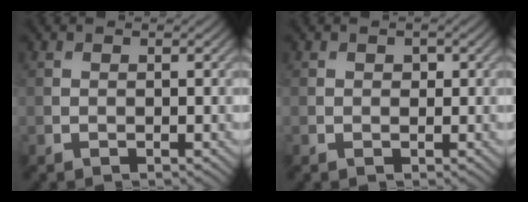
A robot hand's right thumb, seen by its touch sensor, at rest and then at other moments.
{"total": 0.7, "force": [0.2, 0.7, 0.3], "torque": [-0.003, -0.004, 0.001]}